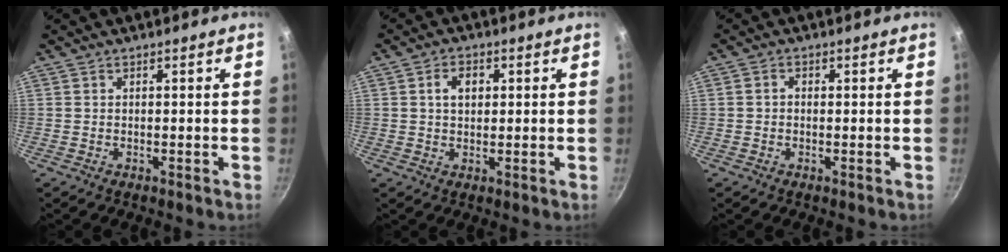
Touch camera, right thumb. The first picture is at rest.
{"total": 4.2, "force": [1.0, 3.0, 2.8], "torque": [-0.027, 0.007, 0.014]}
{"total": 1.4, "force": [-0.1, 1.1, 0.8], "torque": [-0.014, 0.007, -0.004]}